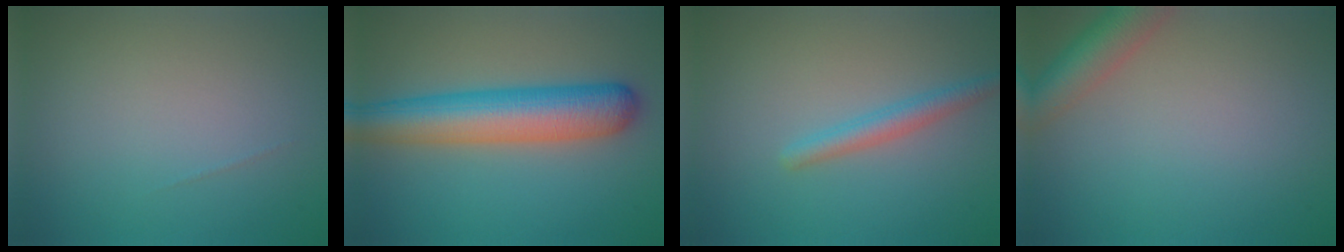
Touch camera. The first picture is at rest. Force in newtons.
{"total": 7.6, "press": 7.6, "slide": 0.2}
{"total": 2.1, "press": 2.1, "slide": 0.1}
{"total": 4.5, "press": 4.5, "slide": 0.2}